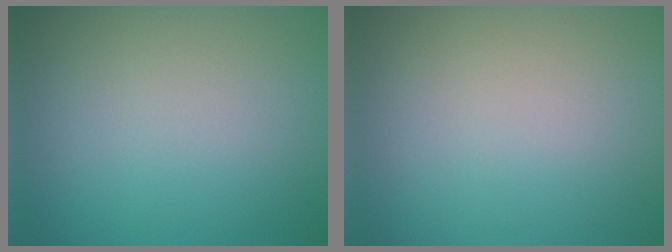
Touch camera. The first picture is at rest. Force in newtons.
{"total": 0.0}